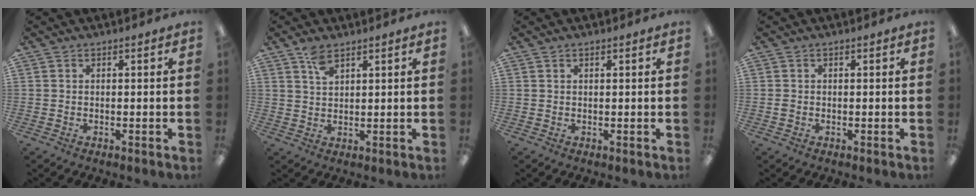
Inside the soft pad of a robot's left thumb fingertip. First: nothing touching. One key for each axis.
{"total": 3.8, "fx": 2.8, "fy": 1.4, "fz": 2.2, "tx": -0.043, "ty": -0.004, "tz": 0.049}
{"total": 0.6, "fx": 0.4, "fy": 0.2, "fz": 0.3, "tx": -0.006, "ty": 0.002, "tz": 0.008}
{"total": 0.7, "fx": -0.2, "fy": 0.6, "fz": 0.4, "tx": -0.008, "ty": 0.004, "tz": -0.005}